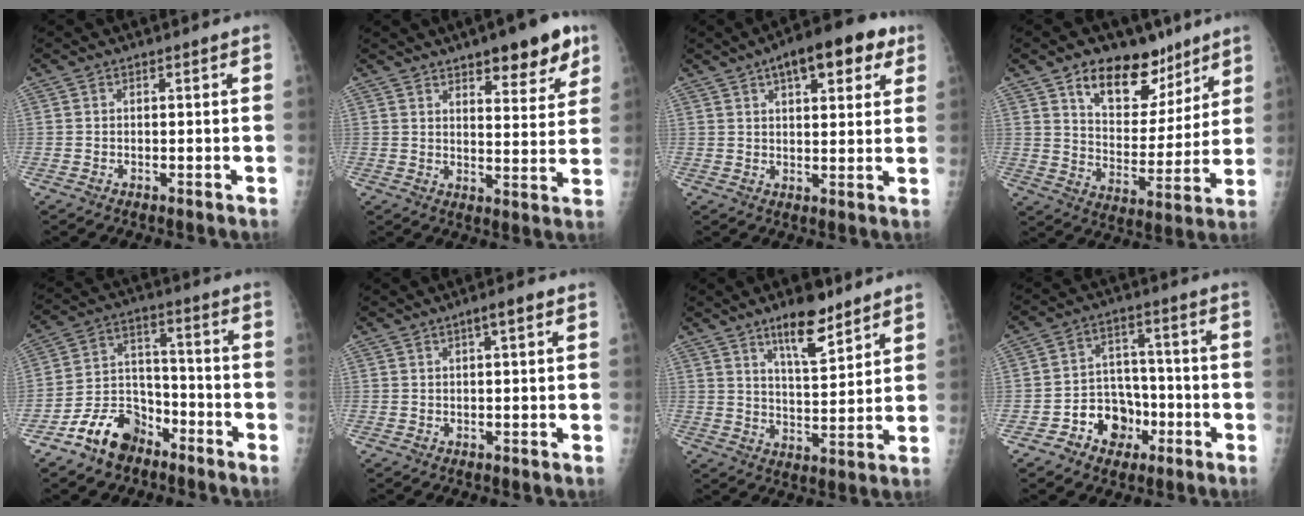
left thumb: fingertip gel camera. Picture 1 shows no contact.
{"total": 11.6, "force": [7.2, 4.0, 8.1], "torque": [-0.075, -0.036, 0.098]}
{"total": 13.2, "force": [6.7, 5.5, 9.9], "torque": [-0.103, 0.000, 0.088]}
{"total": 16.0, "force": [10.2, 9.3, 8.1], "torque": [-0.067, -0.057, 0.168]}
{"total": 11.2, "force": [-7.5, 7.0, 4.3], "torque": [-0.054, 0.067, -0.137]}
{"total": 2.5, "force": [1.0, 0.5, 2.3], "torque": [-0.035, 0.006, 0.013]}
{"total": 11.0, "force": [7.2, 3.5, 7.6], "torque": [-0.106, -0.045, 0.122]}
{"total": 9.3, "force": [-4.2, 7.3, 3.9], "torque": [-0.017, 0.041, -0.068]}